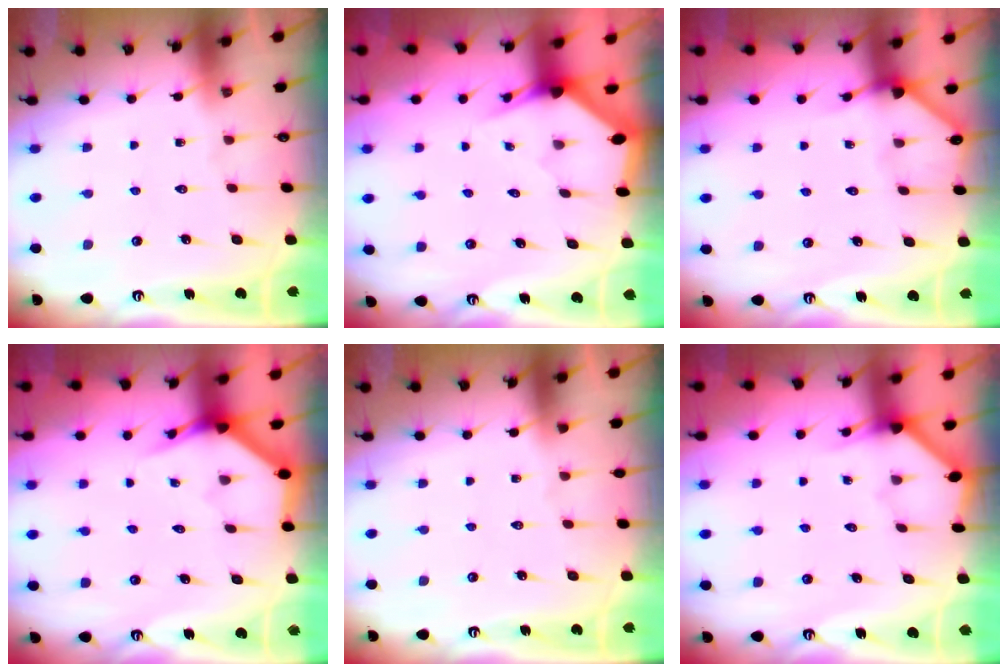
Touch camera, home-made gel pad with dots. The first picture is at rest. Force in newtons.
{"total": 2.7, "press": 2.7, "slide": 0.1}
{"total": 3.4, "press": 3.4, "slide": 0.2}
{"total": 3.7, "press": 3.7, "slide": 0.3}
{"total": 0.0}
{"total": 3.7, "press": 3.7, "slide": 0.4}